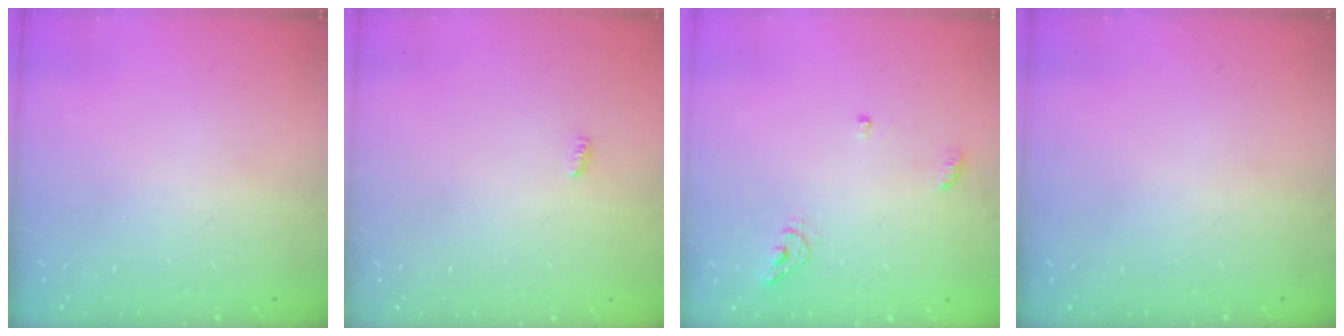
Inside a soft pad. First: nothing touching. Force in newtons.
{"total": 2.4, "press": 2.4, "slide": 0.2}
{"total": 6.8, "press": 6.8, "slide": 0.5}
{"total": 0.0}